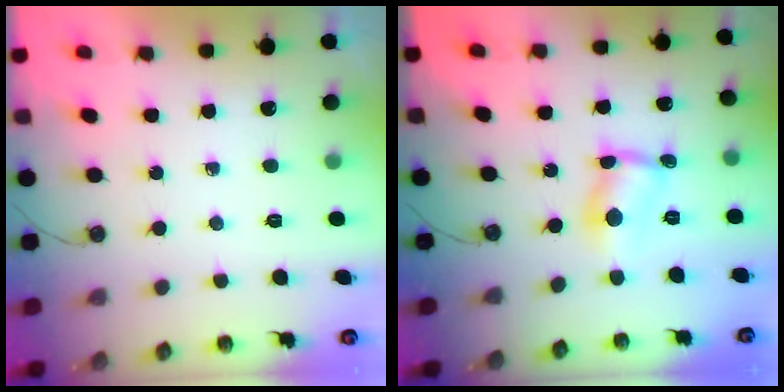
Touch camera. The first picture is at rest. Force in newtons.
{"total": 5.1, "press": 5.1, "slide": 0.3}